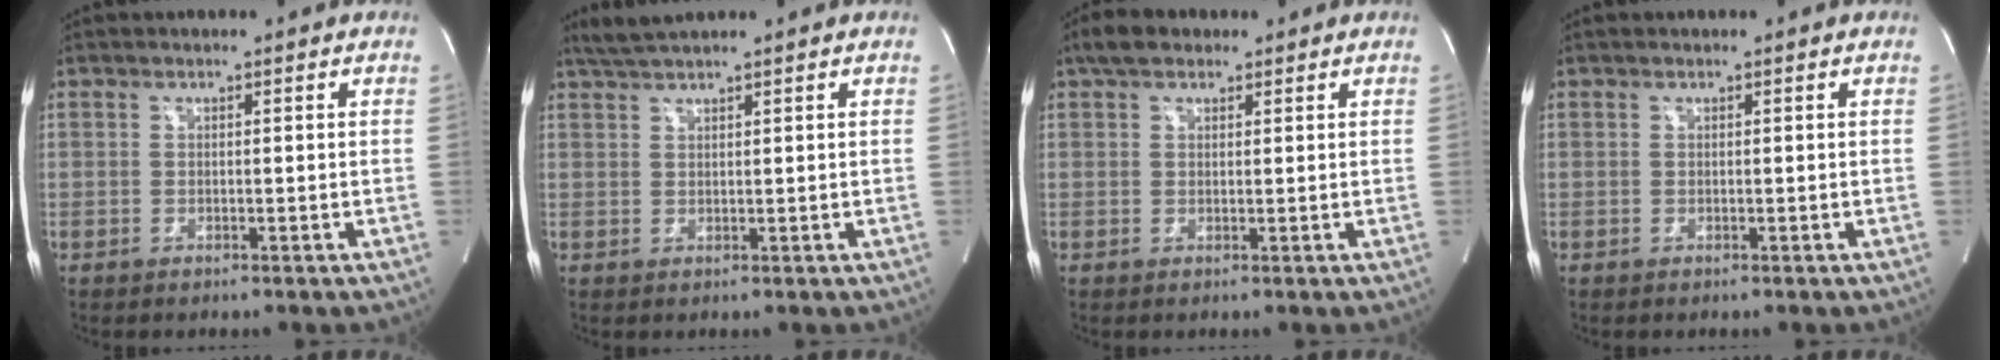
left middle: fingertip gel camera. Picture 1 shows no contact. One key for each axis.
{"total": 3.1, "fx": 2.6, "fy": -0.7, "fz": 1.5, "tx": -0.035, "ty": 0.012, "tz": 0.057}
{"total": 4.0, "fx": 2.8, "fy": 2.1, "fz": 1.9, "tx": -0.042, "ty": 0.023, "tz": 0.051}
{"total": 0.0}